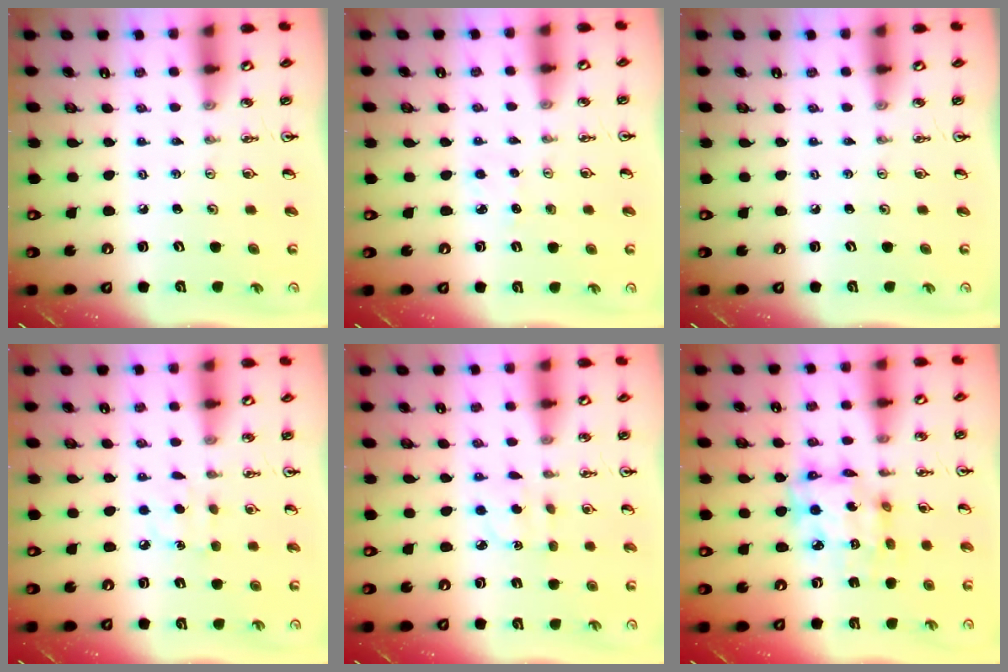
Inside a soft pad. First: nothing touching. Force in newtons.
{"total": 3.4, "press": 3.4, "slide": 0.5}
{"total": 0.0}
{"total": 6.8, "press": 6.8, "slide": 0.6}
{"total": 3.0, "press": 2.9, "slide": 0.8}
{"total": 12.0, "press": 12.0, "slide": 1.1}